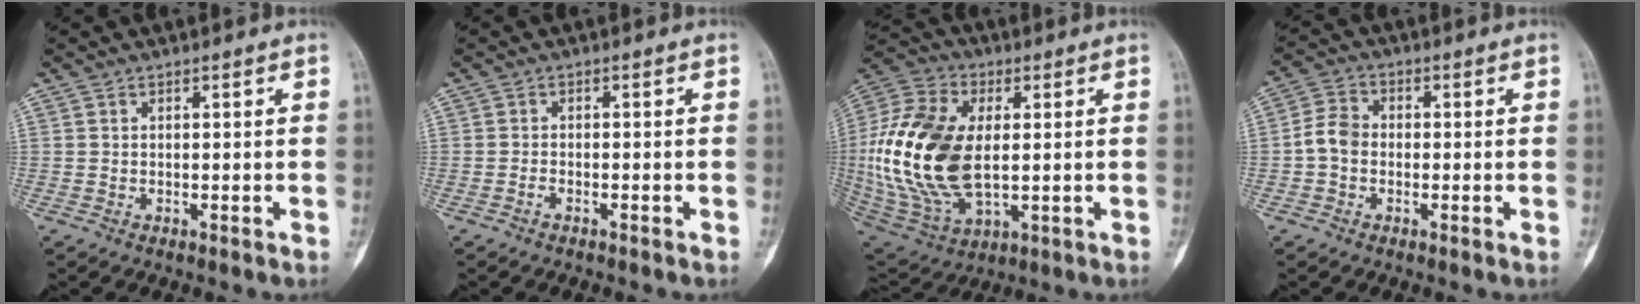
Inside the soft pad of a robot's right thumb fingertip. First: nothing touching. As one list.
[{"total": 1.0, "force": [-0.7, 0.4, 0.5], "torque": [-0.014, 0.005, -0.014]}, {"total": 23.2, "force": [0.7, 13.4, 19.0], "torque": [-0.402, -0.007, 0.020]}, {"total": 4.9, "force": [-0.9, 3.9, 2.9], "torque": [-0.049, 0.014, -0.026]}]